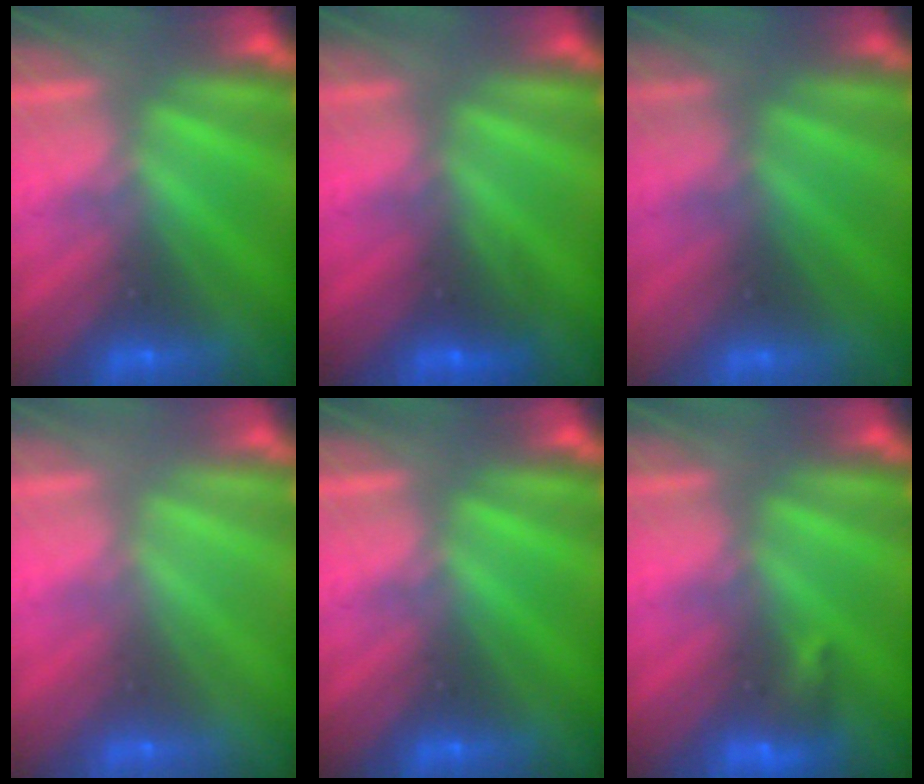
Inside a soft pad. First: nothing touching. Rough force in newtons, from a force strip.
{"total": 2.6}
{"total": 2.7}
{"total": 3.4}
{"total": 0.0}
{"total": 2.8}